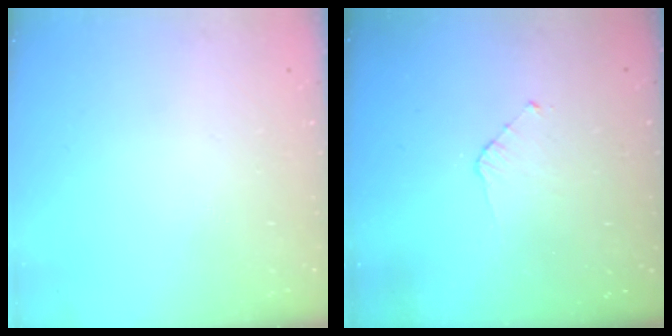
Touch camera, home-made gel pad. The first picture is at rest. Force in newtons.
{"total": 3.7, "press": 3.7, "slide": 0.3}